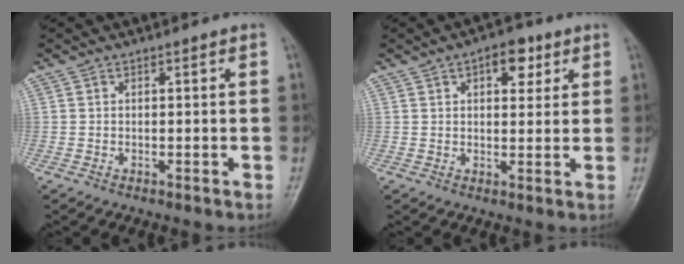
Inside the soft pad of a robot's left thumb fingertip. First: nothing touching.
{"total": 6.0, "force": [2.9, 3.3, 4.0], "torque": [-0.029, -0.007, 0.035]}